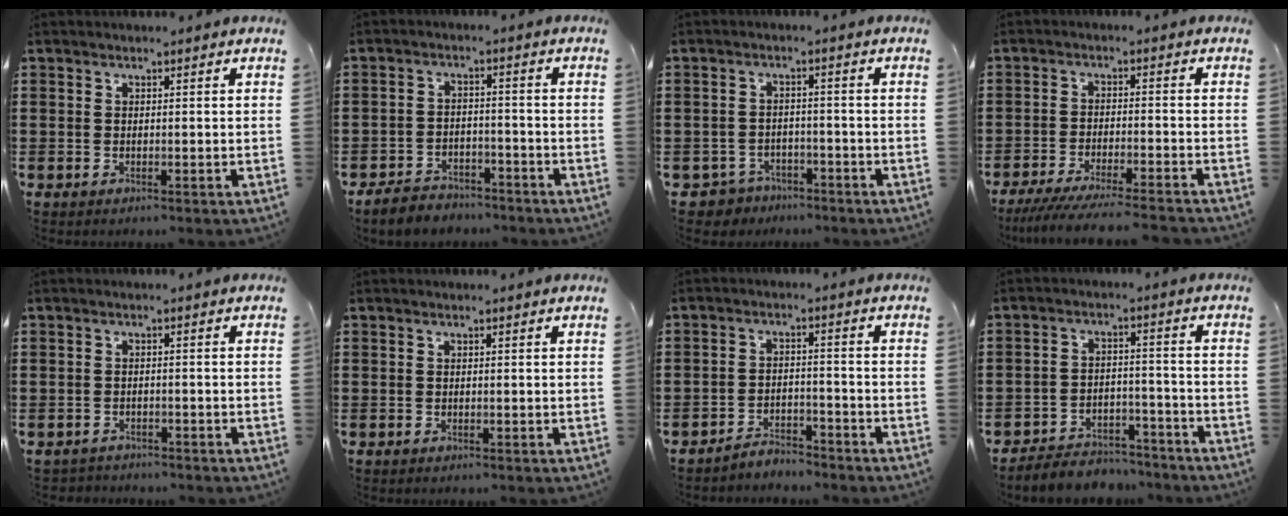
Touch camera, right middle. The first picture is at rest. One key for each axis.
{"total": 3.9, "fx": -3.8, "fy": 1.0, "fz": 0.4, "tx": -0.011, "ty": 0.009, "tz": -0.079}
{"total": 3.1, "fx": -2.8, "fy": 1.1, "fz": -0.1, "tx": -0.017, "ty": -0.002, "tz": -0.065}
{"total": 5.0, "fx": -4.6, "fy": -0.2, "fz": 1.9, "tx": -0.043, "ty": -0.018, "tz": -0.092}
{"total": 1.4, "fx": -1.4, "fy": 0.2, "fz": -0.1, "tx": -0.004, "ty": 0.001, "tz": -0.032}
{"total": 0.0}
{"total": 3.5, "fx": -3.5, "fy": 0.4, "fz": -0.1, "tx": -0.005, "ty": 0.004, "tz": -0.074}
{"total": 4.8, "fx": -4.7, "fy": 1.0, "fz": 0.1, "tx": -0.006, "ty": 0.011, "tz": -0.098}